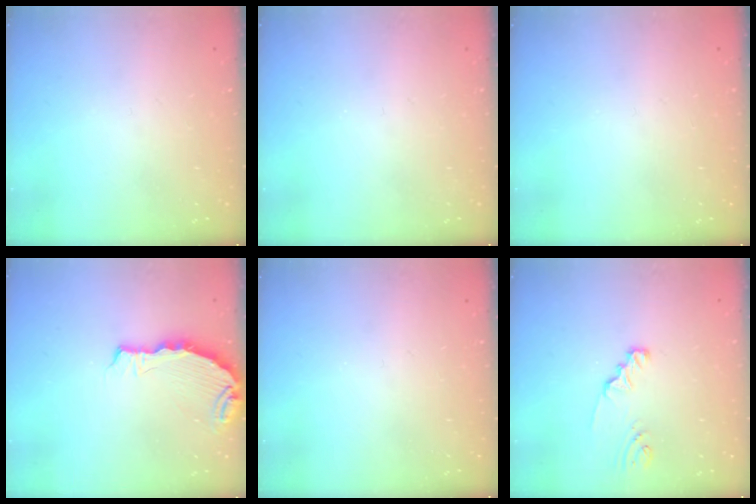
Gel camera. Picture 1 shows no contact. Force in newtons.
{"total": 0.0}
{"total": 0.0}
{"total": 6.0, "press": 5.8, "slide": 1.5}
{"total": 0.0}
{"total": 2.1, "press": 2.1, "slide": 0.2}